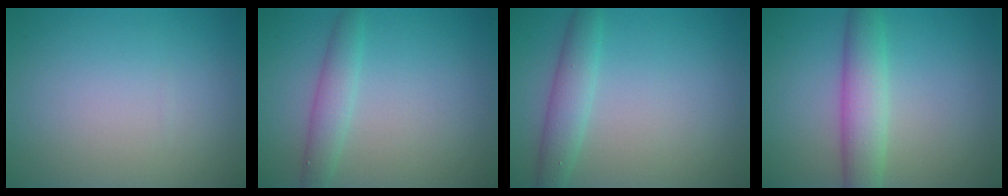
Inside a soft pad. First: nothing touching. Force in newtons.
{"total": 2.4, "press": 2.4, "slide": 0.1}
{"total": 2.9, "press": 2.9, "slide": 0.2}
{"total": 4.3, "press": 4.3, "slide": 0.3}